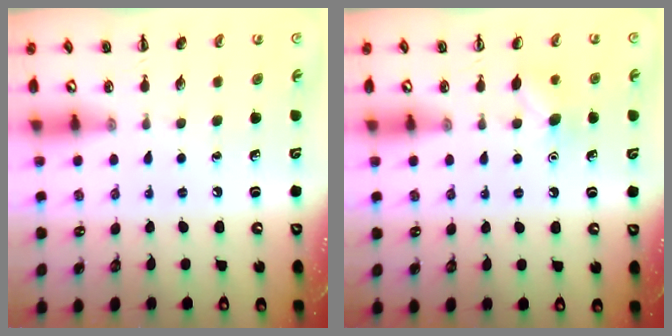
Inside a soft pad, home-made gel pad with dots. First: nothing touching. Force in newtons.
{"total": 6.5, "press": 6.3, "slide": 1.7}